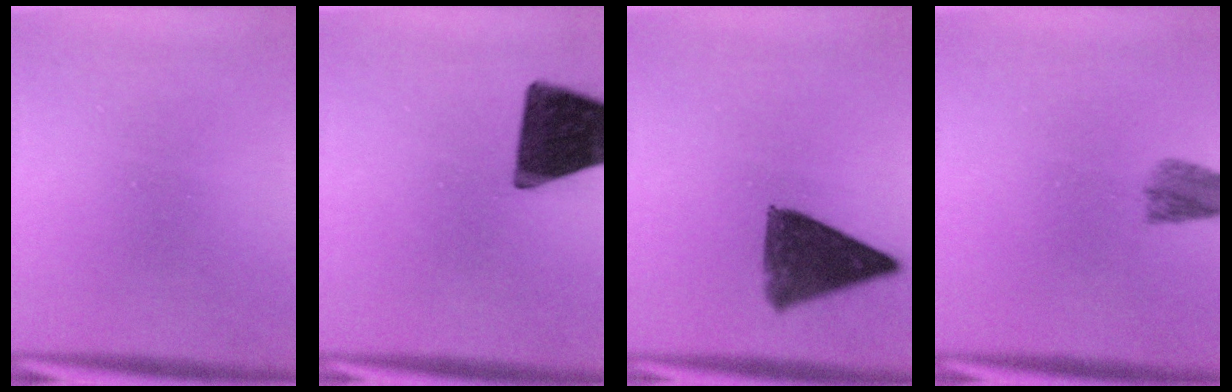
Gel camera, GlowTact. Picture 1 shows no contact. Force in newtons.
{"total": 16.0}
{"total": 10.5}
{"total": 3.8}